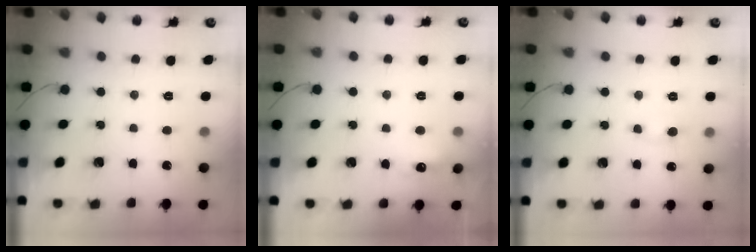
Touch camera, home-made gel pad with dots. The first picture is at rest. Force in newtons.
{"total": 7.2, "press": 7.0, "slide": 1.6}
{"total": 2.3, "press": 2.0, "slide": 1.3}